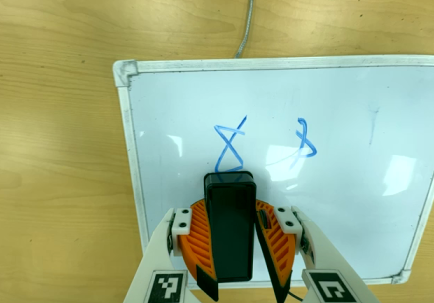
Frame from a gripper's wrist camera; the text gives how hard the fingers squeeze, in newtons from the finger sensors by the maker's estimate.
{"total": 8.8, "left": 9.1, "right": 8.5}